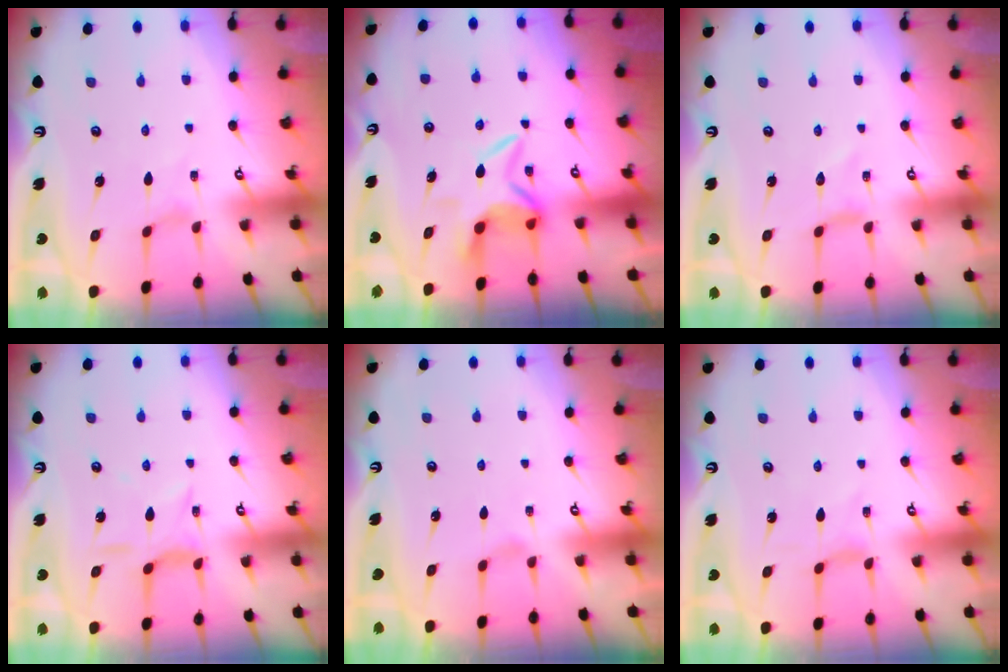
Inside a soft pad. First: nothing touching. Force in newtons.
{"total": 6.7, "press": 6.6, "slide": 1.0}
{"total": 0.0}
{"total": 5.9, "press": 5.8, "slide": 0.9}
{"total": 0.0}
{"total": 0.0}